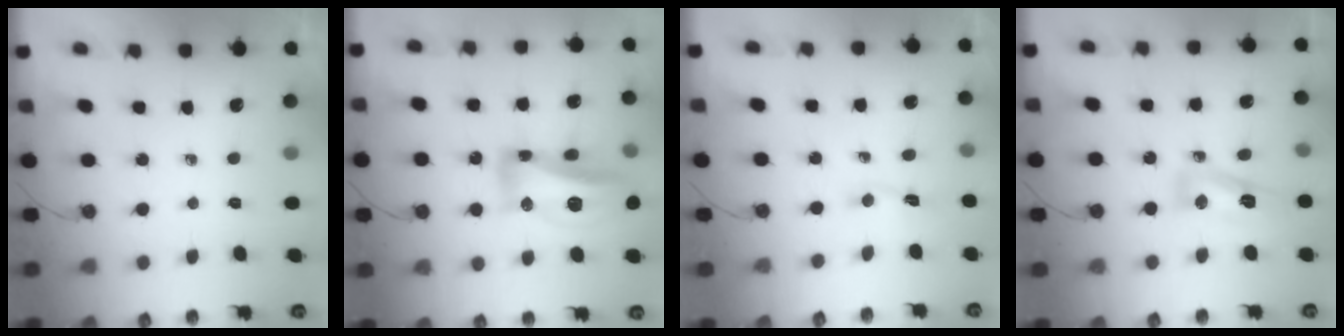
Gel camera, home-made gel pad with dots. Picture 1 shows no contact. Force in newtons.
{"total": 18.3, "press": 18.3, "slide": 1.5}
{"total": 2.7, "press": 2.7, "slide": 0.3}
{"total": 8.9, "press": 8.9, "slide": 0.9}